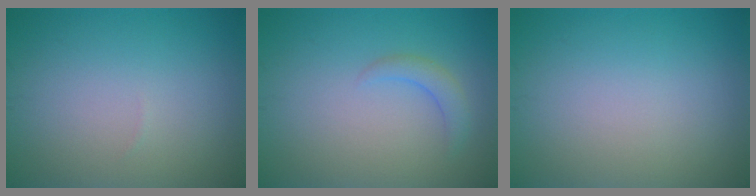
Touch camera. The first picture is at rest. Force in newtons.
{"total": 1.7, "press": 1.7, "slide": 0.3}
{"total": 0.0}